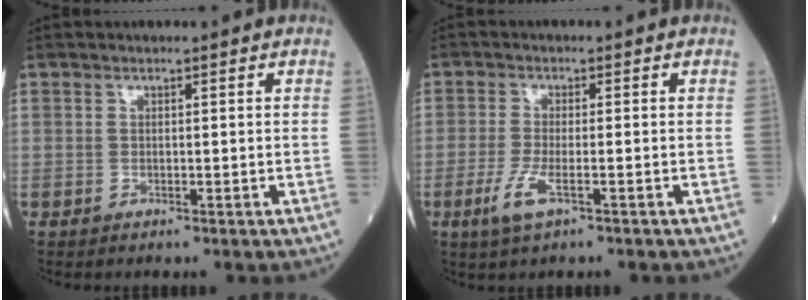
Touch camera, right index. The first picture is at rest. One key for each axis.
{"total": 4.4, "fx": -2.1, "fy": 0.7, "fz": 3.8, "tx": -0.088, "ty": -0.010, "tz": -0.042}